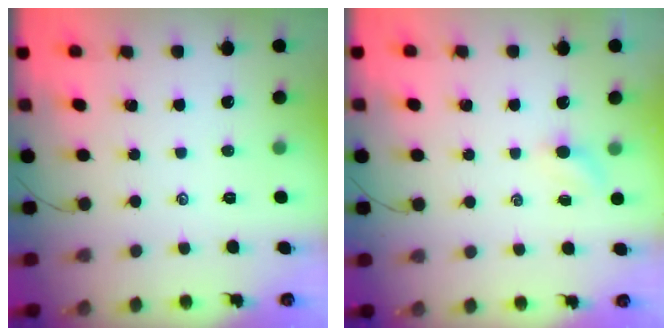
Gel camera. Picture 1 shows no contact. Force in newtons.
{"total": 2.2, "press": 2.1, "slide": 0.8}